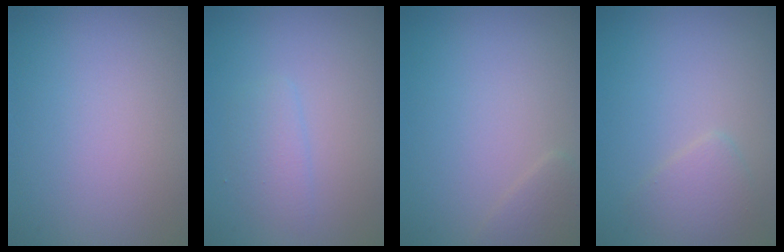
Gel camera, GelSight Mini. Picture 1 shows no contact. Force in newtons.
{"total": 1.5, "press": 1.5, "slide": 0.0}
{"total": 1.2, "press": 1.2, "slide": 0.0}
{"total": 2.0, "press": 2.0, "slide": 0.1}